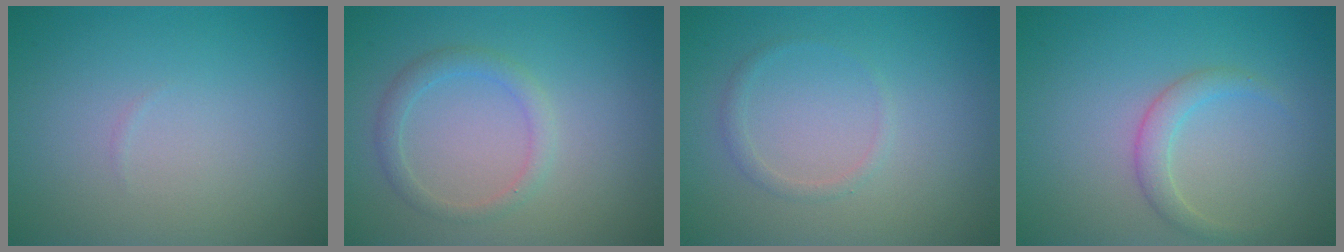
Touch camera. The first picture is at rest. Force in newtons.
{"total": 1.9, "press": 1.9, "slide": 0.1}
{"total": 1.0, "press": 1.0, "slide": 0.1}
{"total": 1.9, "press": 1.9, "slide": 0.1}